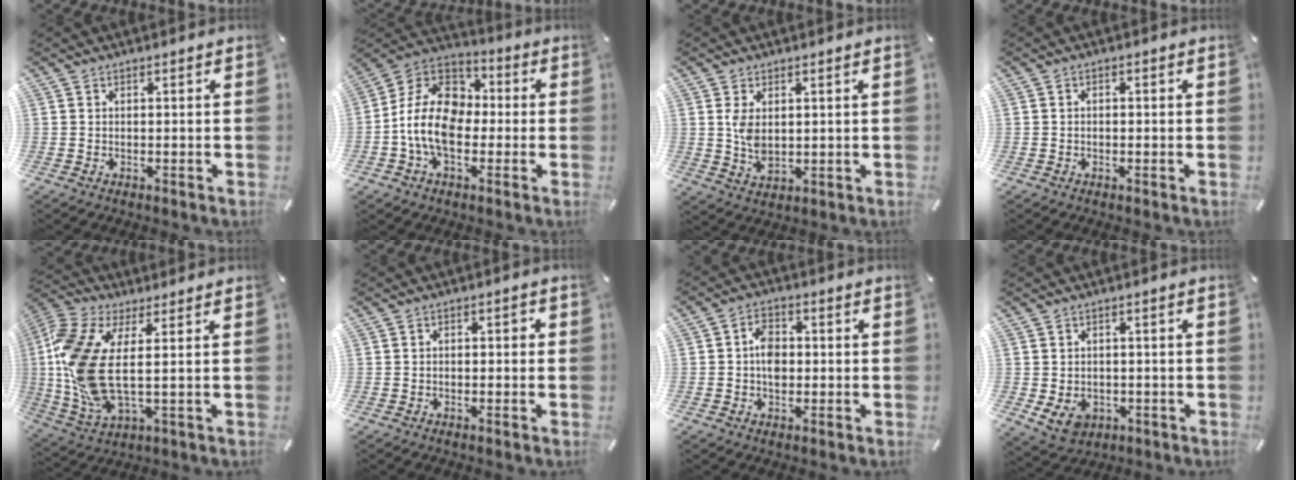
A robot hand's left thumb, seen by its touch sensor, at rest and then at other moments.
{"total": 14.6, "force": [-3.6, 10.5, 9.5], "torque": [-0.215, 0.026, -0.069]}
{"total": 5.2, "force": [1.1, 3.1, 4.1], "torque": [-0.104, -0.002, 0.015]}
{"total": 1.1, "force": [-0.5, 0.7, 0.6], "torque": [-0.012, 0.004, -0.013]}
{"total": 14.4, "force": [1.3, 5.1, 13.4], "torque": [-0.310, -0.032, 0.019]}
{"total": 1.8, "force": [-1.0, 1.1, 1.1], "torque": [-0.021, 0.010, -0.022]}
{"total": 5.5, "force": [-0.5, 3.9, 3.8], "torque": [-0.052, 0.006, -0.011]}
{"total": 6.3, "force": [-1.8, 5.0, 3.4], "torque": [-0.064, 0.003, -0.036]}